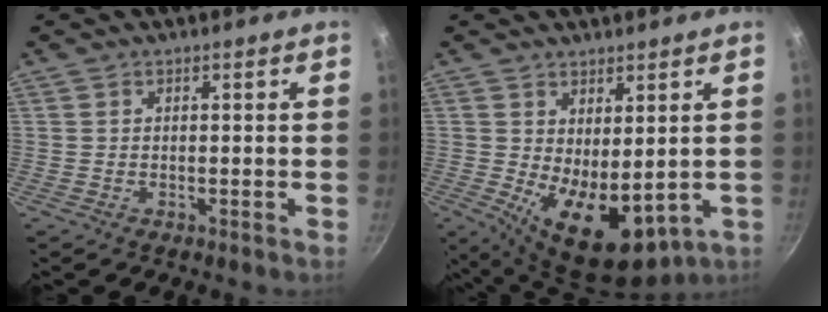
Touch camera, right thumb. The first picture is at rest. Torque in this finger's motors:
{"motor_torque": [-0.10, 1.04, 0.36, -0.34, 0.16]}